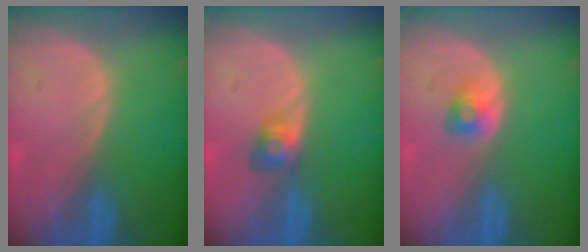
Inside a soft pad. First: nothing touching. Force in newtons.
{"total": 2.8, "press": 2.6, "slide": 1.0}
{"total": 2.4, "press": 2.2, "slide": 0.7}